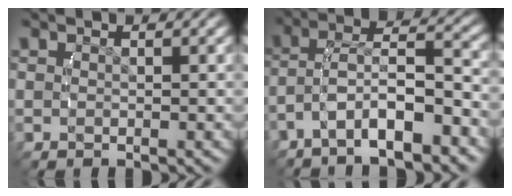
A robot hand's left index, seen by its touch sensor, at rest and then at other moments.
{"total": 5.0, "force": [-2.7, 2.1, 3.7], "torque": [-0.084, -0.011, -0.036]}